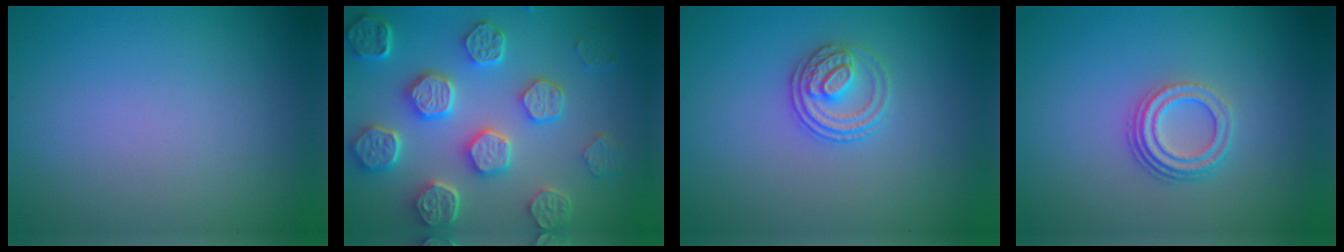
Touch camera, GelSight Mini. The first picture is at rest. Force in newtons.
{"total": 8.0, "press": 6.4, "slide": 4.7}
{"total": 2.8, "press": 2.7, "slide": 1.0}
{"total": 3.4, "press": 2.5, "slide": 2.4}